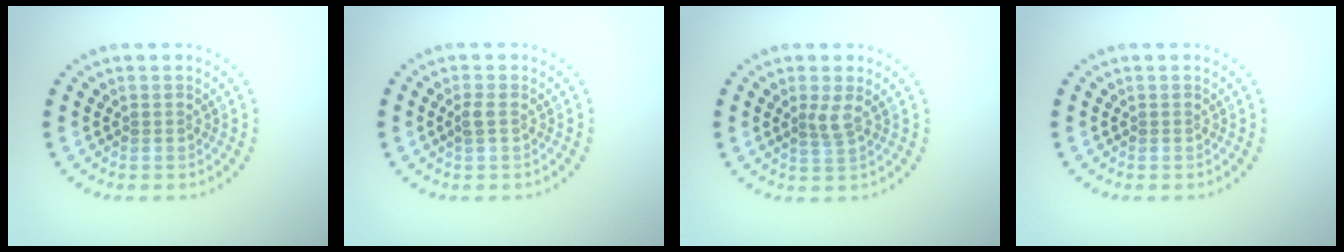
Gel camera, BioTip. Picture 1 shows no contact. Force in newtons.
{"total": 0.9, "press": 0.9, "slide": 0.2}
{"total": 1.4, "press": 1.0, "slide": 0.9}
{"total": 0.0}